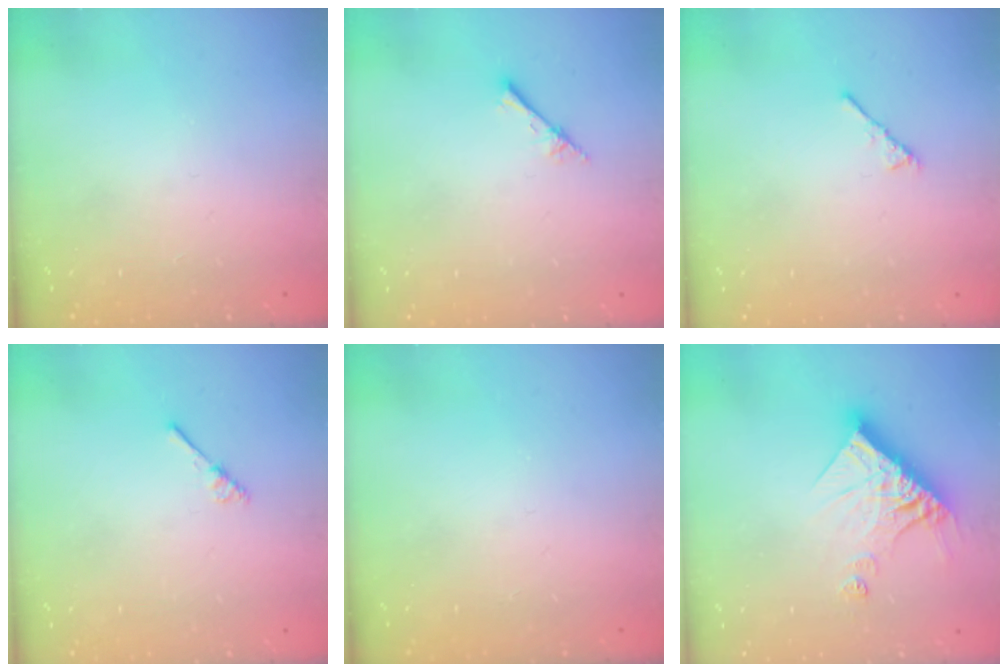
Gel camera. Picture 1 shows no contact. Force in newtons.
{"total": 2.6, "press": 2.6, "slide": 0.3}
{"total": 2.9, "press": 2.8, "slide": 0.7}
{"total": 3.0, "press": 3.0, "slide": 0.3}
{"total": 0.0}
{"total": 14.4, "press": 14.3, "slide": 1.5}